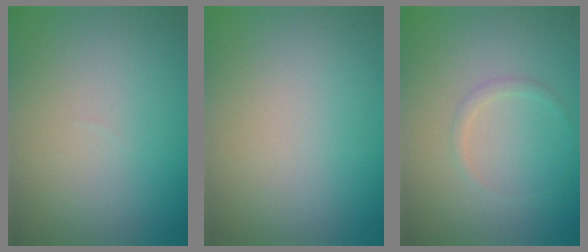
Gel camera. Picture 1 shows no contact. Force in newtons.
{"total": 0.0}
{"total": 1.0, "press": 1.0, "slide": 0.1}